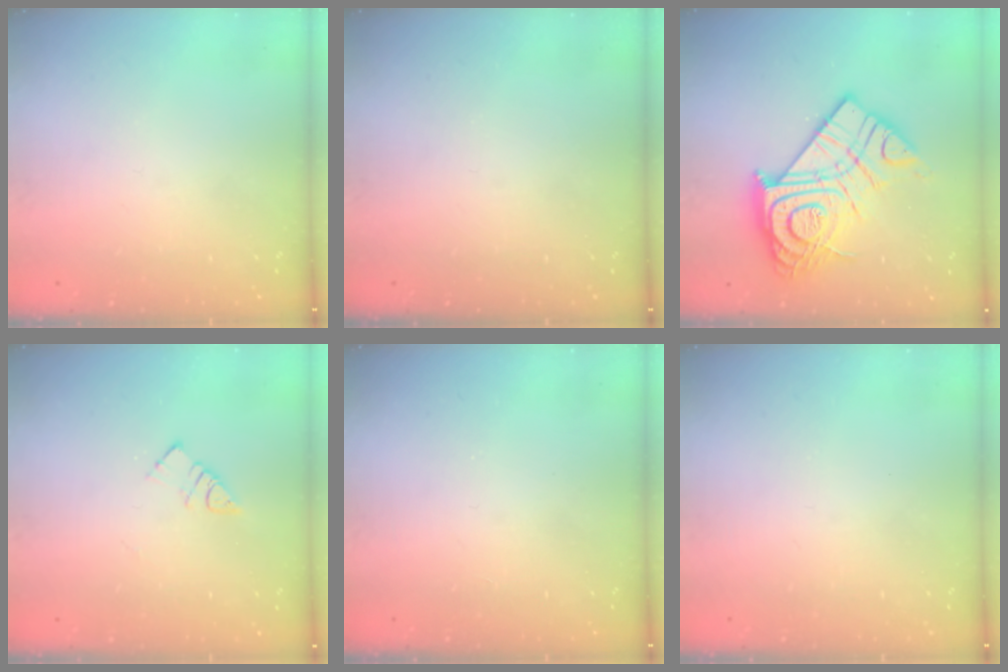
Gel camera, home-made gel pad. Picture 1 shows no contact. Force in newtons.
{"total": 0.0}
{"total": 24.3, "press": 24.1, "slide": 2.4}
{"total": 5.7, "press": 5.6, "slide": 0.6}
{"total": 2.8, "press": 2.8, "slide": 0.4}
{"total": 2.1, "press": 2.0, "slide": 0.4}